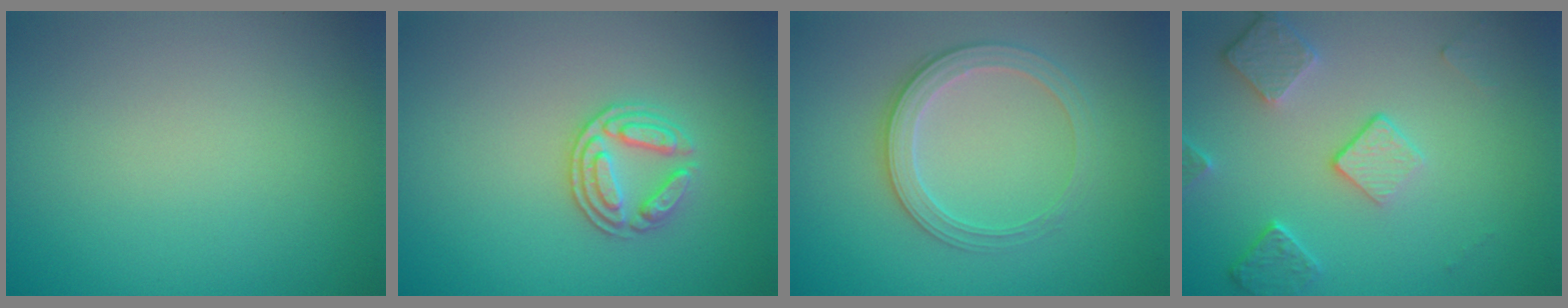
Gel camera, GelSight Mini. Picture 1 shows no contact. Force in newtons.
{"total": 2.9, "press": 2.6, "slide": 1.1}
{"total": 2.8, "press": 2.7, "slide": 0.8}
{"total": 4.0, "press": 3.0, "slide": 2.6}